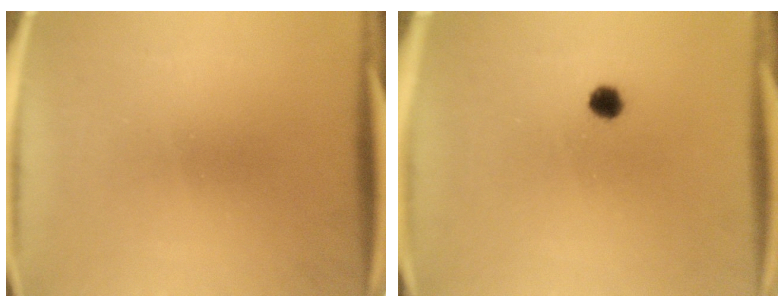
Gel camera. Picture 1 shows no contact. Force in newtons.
{"total": 1.8}